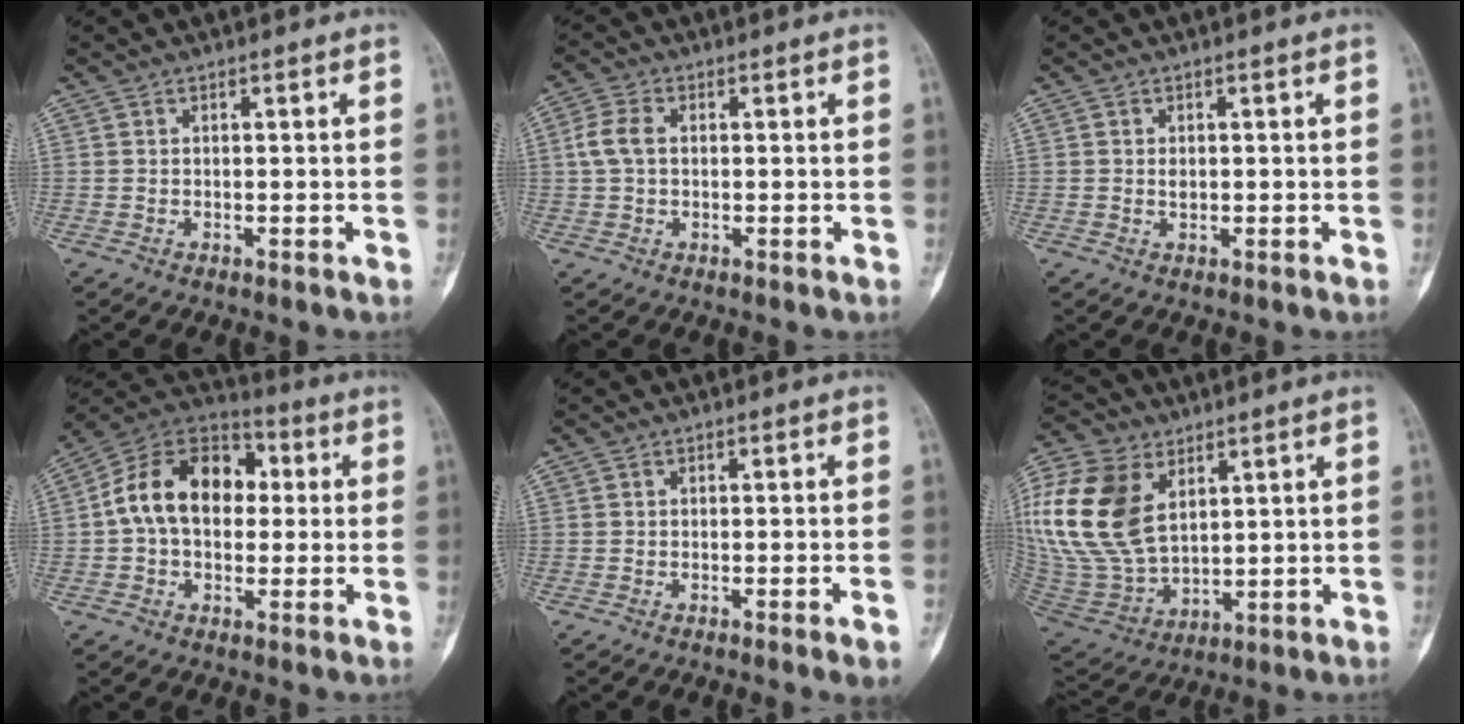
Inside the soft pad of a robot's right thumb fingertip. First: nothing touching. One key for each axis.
{"total": 4.6, "fx": 0.5, "fy": 3.0, "fz": 3.5, "tx": -0.084, "ty": 0.011, "tz": 0.005}
{"total": 1.1, "fx": 0.2, "fy": 0.8, "fz": 0.7, "tx": -0.005, "ty": -0.002, "tz": 0.006}
{"total": 16.7, "fx": 1.5, "fy": 11.5, "fz": 12.0, "tx": -0.178, "ty": 0.039, "tz": 0.012}
{"total": 3.1, "fx": -1.9, "fy": -0.3, "fz": 2.5, "tx": -0.038, "ty": 0.002, "tz": -0.027}
{"total": 23.4, "fx": 7.4, "fy": 15.0, "fz": 16.4, "tx": -0.369, "ty": -0.016, "tz": 0.149}